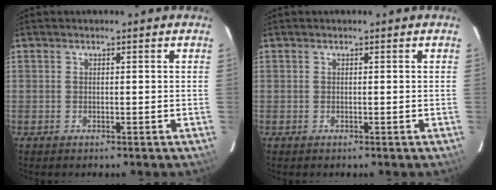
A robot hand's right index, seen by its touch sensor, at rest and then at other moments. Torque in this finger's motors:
{"motor_torque": [0.00, 0.00, 0.03, 0.00]}